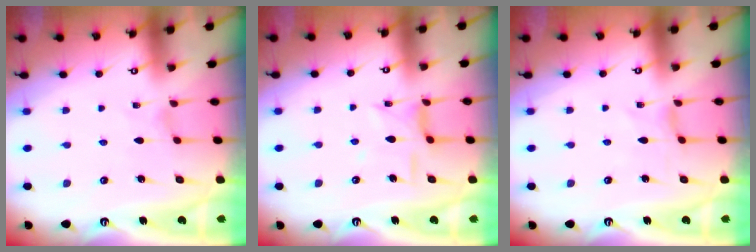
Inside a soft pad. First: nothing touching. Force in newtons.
{"total": 7.7, "press": 7.6, "slide": 0.6}
{"total": 0.0}